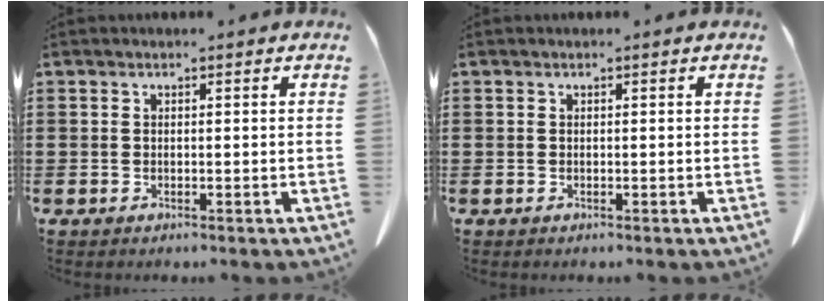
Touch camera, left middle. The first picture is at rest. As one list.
[{"total": 0.0}]